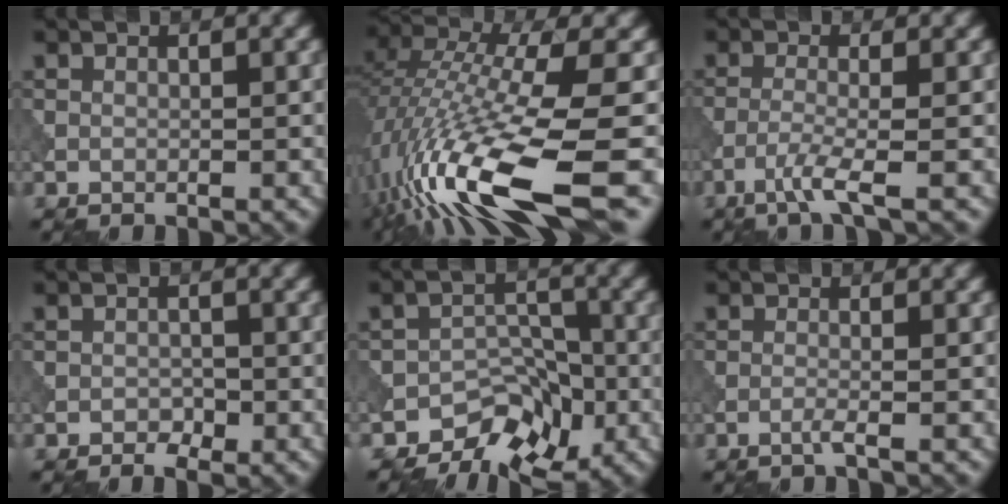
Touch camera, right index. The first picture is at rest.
{"total": 15.4, "force": [-5.6, 4.0, 13.8], "torque": [-0.284, -0.009, -0.089]}
{"total": 3.2, "force": [-1.8, 0.2, 2.6], "torque": [-0.050, 0.001, -0.051]}
{"total": 1.3, "force": [-0.7, 0.8, 0.6], "torque": [-0.007, 0.002, -0.015]}
{"total": 5.2, "force": [-3.7, 3.2, 1.8], "torque": [-0.005, 0.004, -0.065]}
{"total": 1.3, "force": [-0.6, 0.2, 1.1], "torque": [-0.017, 0.003, -0.020]}